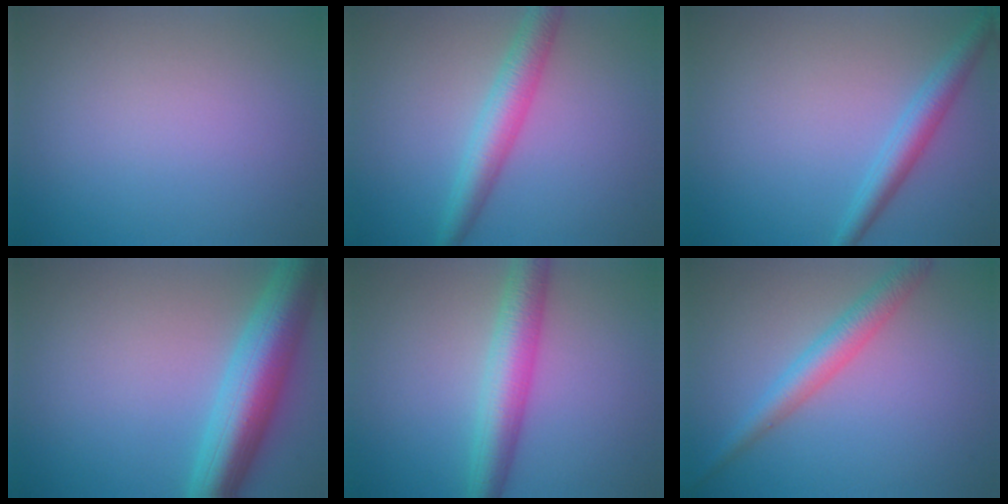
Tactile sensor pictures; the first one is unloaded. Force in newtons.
{"total": 3.9, "press": 3.9, "slide": 0.1}
{"total": 2.9, "press": 2.9, "slide": 0.1}
{"total": 8.6, "press": 8.6, "slide": 0.4}
{"total": 5.0, "press": 5.0, "slide": 0.0}
{"total": 3.3, "press": 3.3, "slide": 0.1}